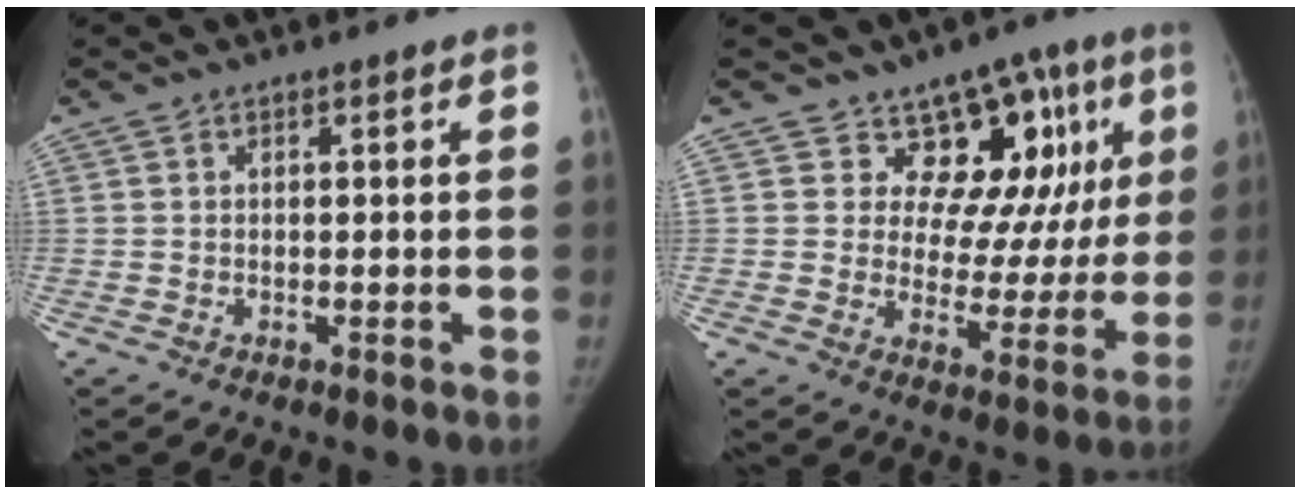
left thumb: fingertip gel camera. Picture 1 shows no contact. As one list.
[{"total": 15.0, "force": [7.8, 10.1, 7.9], "torque": [-0.026, -0.023, 0.104]}]